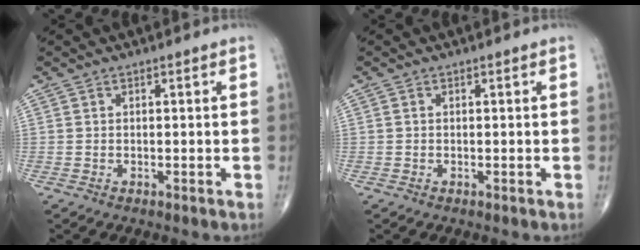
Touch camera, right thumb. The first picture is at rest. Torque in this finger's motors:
{"motor_torque": [-0.28, -0.03, -0.22, -0.05, 0.02]}